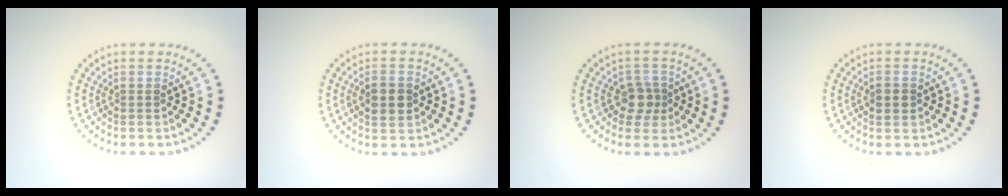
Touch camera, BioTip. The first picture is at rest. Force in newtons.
{"total": 2.4, "press": 2.4, "slide": 0.1}
{"total": 2.2, "press": 1.8, "slide": 1.1}
{"total": 1.7, "press": 1.7, "slide": 0.1}